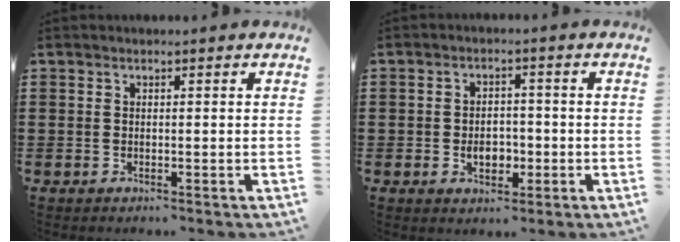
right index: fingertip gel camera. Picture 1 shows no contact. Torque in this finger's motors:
{"motor_torque": [2.14, 0.00, 0.16, 0.10]}